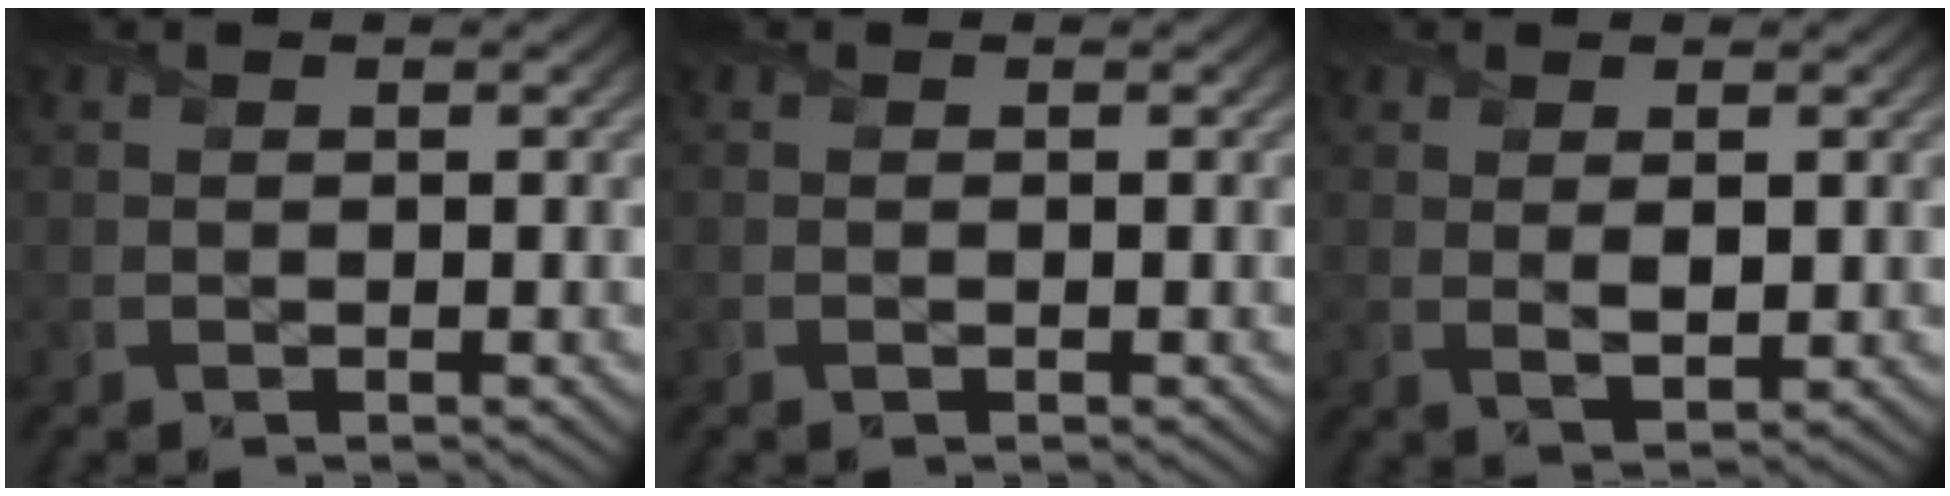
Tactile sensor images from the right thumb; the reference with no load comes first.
{"total": 0.0}
{"total": 2.1, "force": [0.6, 0.7, 1.9], "torque": [-0.046, -0.007, 0.013]}